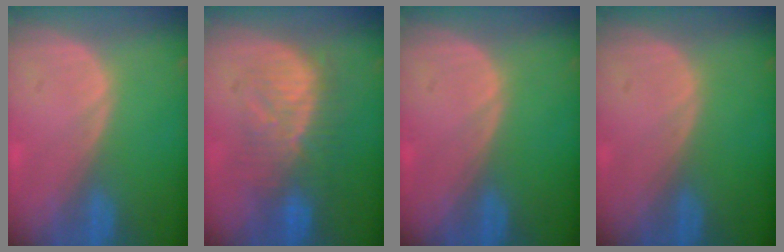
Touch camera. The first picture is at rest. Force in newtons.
{"total": 8.7, "press": 8.4, "slide": 2.2}
{"total": 0.0}
{"total": 0.0}